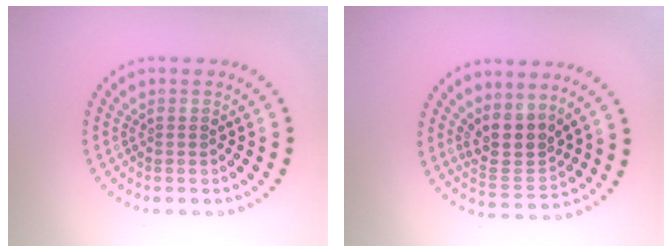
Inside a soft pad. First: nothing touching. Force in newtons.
{"total": 3.7, "press": 3.1, "slide": 2.0}